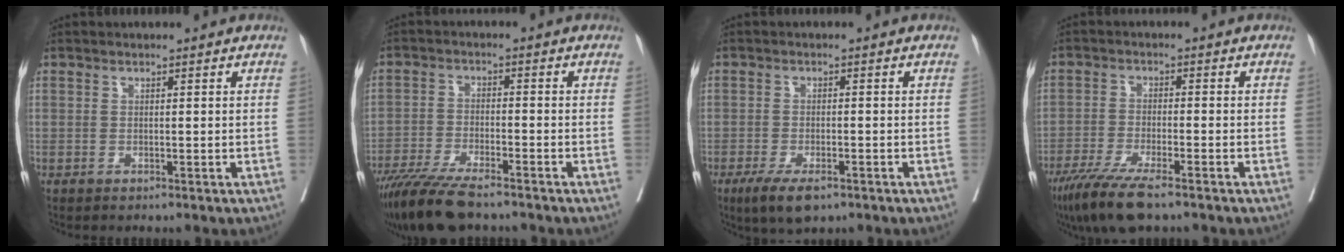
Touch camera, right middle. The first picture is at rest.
{"total": 10.5, "force": [-8.7, 1.4, 5.8], "torque": [-0.096, -0.027, -0.148]}
{"total": 5.8, "force": [-3.8, 1.9, 4.0], "torque": [-0.070, -0.011, -0.061]}
{"total": 8.8, "force": [-6.4, 1.0, 5.9], "torque": [-0.103, -0.022, -0.111]}